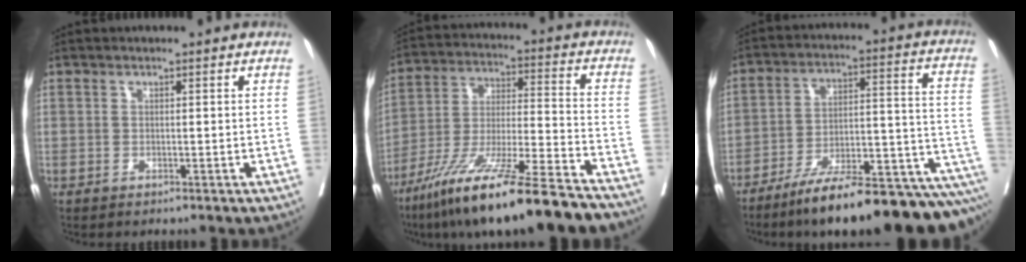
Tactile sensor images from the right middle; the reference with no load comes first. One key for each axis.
{"total": 20.8, "fx": -15.4, "fy": 0.7, "fz": 14.1, "tx": -0.240, "ty": -0.041, "tz": -0.268}
{"total": 23.7, "fx": -18.9, "fy": 3.5, "fz": 13.9, "tx": -0.125, "ty": 0.032, "tz": -0.276}